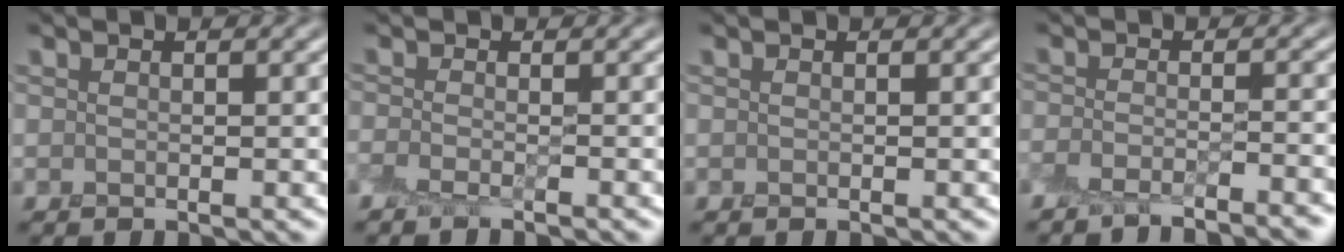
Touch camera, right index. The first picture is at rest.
{"total": 1.5, "force": [-1.4, 0.2, 0.5], "torque": [-0.013, -0.004, -0.034]}
{"total": 0.0}
{"total": 4.2, "force": [-4.0, 0.3, 1.2], "torque": [-0.025, -0.006, -0.064]}